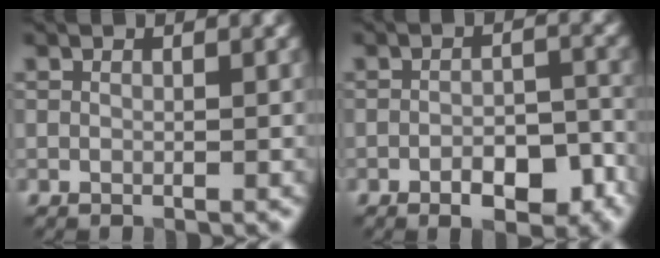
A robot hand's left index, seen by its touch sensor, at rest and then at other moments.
{"total": 5.0, "force": [-2.5, 2.2, 3.8], "torque": [-0.050, 0.003, -0.033]}